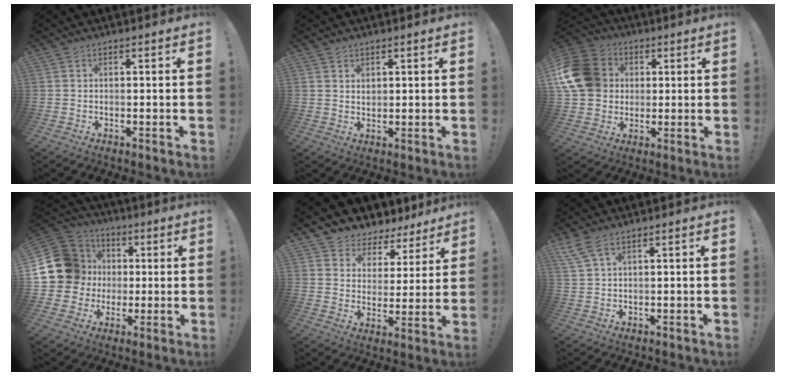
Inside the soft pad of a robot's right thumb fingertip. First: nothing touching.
{"total": 3.1, "force": [1.7, 2.4, 1.0], "torque": [-0.005, -0.013, 0.029]}
{"total": 17.3, "force": [3.0, 14.6, 8.8], "torque": [-0.147, 0.002, 0.066]}
{"total": 17.2, "force": [2.3, 15.8, 6.3], "torque": [-0.108, -0.005, 0.074]}
{"total": 5.6, "force": [4.2, 3.6, 0.6], "torque": [-0.015, -0.049, 0.084]}
{"total": 4.6, "force": [3.0, 1.1, 3.3], "torque": [-0.073, -0.006, 0.059]}